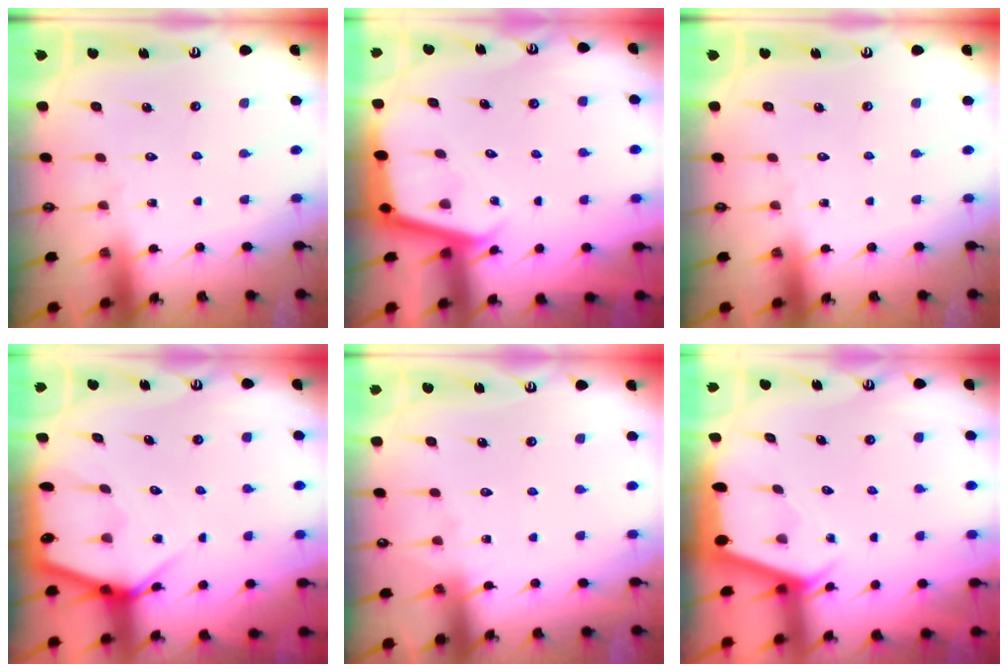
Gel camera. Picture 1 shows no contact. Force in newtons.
{"total": 3.5, "press": 3.5, "slide": 0.3}
{"total": 0.0}
{"total": 6.4, "press": 6.3, "slide": 0.4}
{"total": 3.6, "press": 3.6, "slide": 0.6}
{"total": 2.2, "press": 2.2, "slide": 0.3}